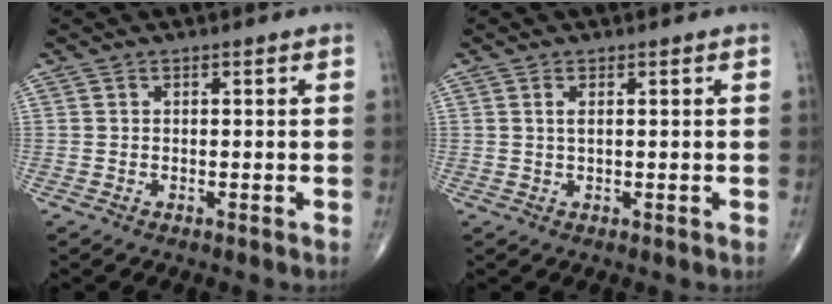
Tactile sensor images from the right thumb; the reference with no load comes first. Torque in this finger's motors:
{"motor_torque": [-0.33, -0.19, -0.22, -0.07, 0.03]}